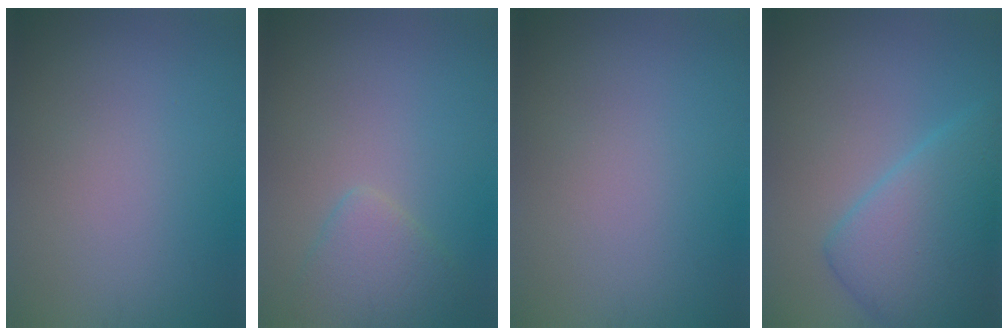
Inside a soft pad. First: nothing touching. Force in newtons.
{"total": 2.7, "press": 2.7, "slide": 0.3}
{"total": 0.0}
{"total": 6.8, "press": 6.8, "slide": 0.2}